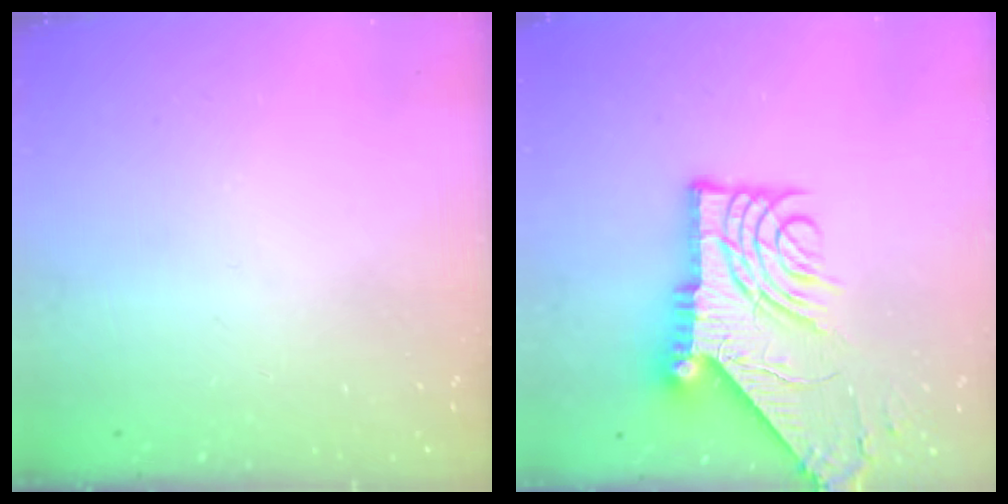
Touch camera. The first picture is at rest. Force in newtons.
{"total": 15.2, "press": 15.1, "slide": 1.6}